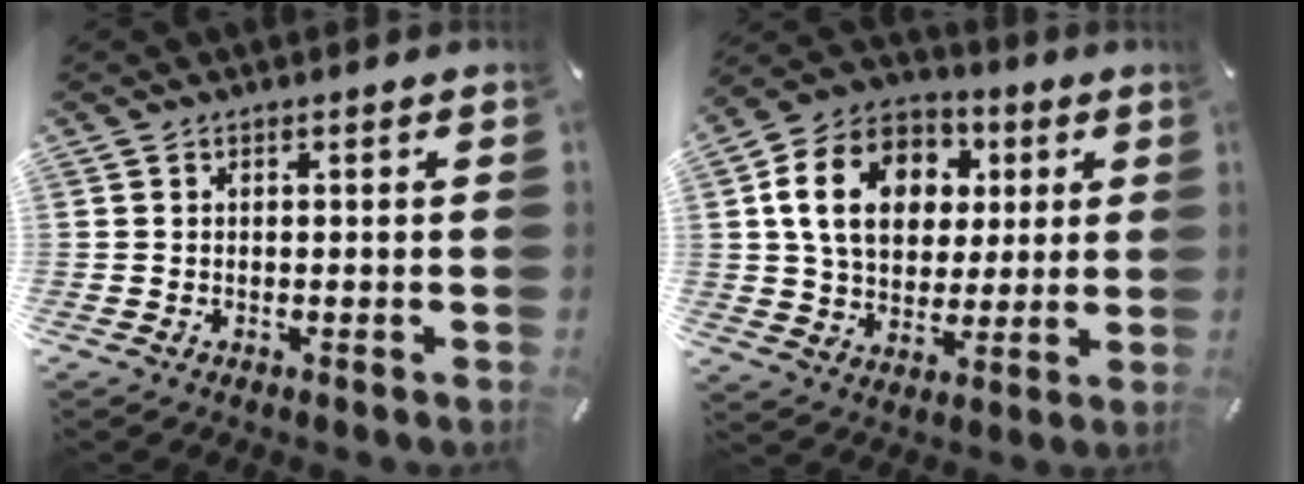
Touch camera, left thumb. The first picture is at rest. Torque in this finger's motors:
{"motor_torque": [2.51, 2.50, 1.52, -1.25, 0.44]}